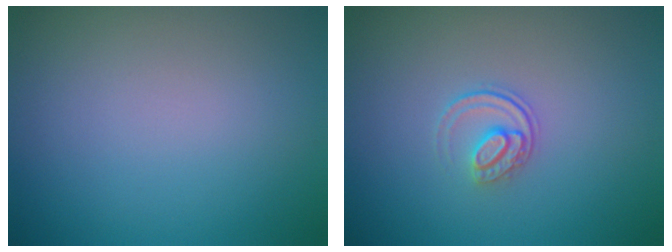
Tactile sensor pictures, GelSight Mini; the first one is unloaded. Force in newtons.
{"total": 1.5, "press": 1.1, "slide": 1.1}